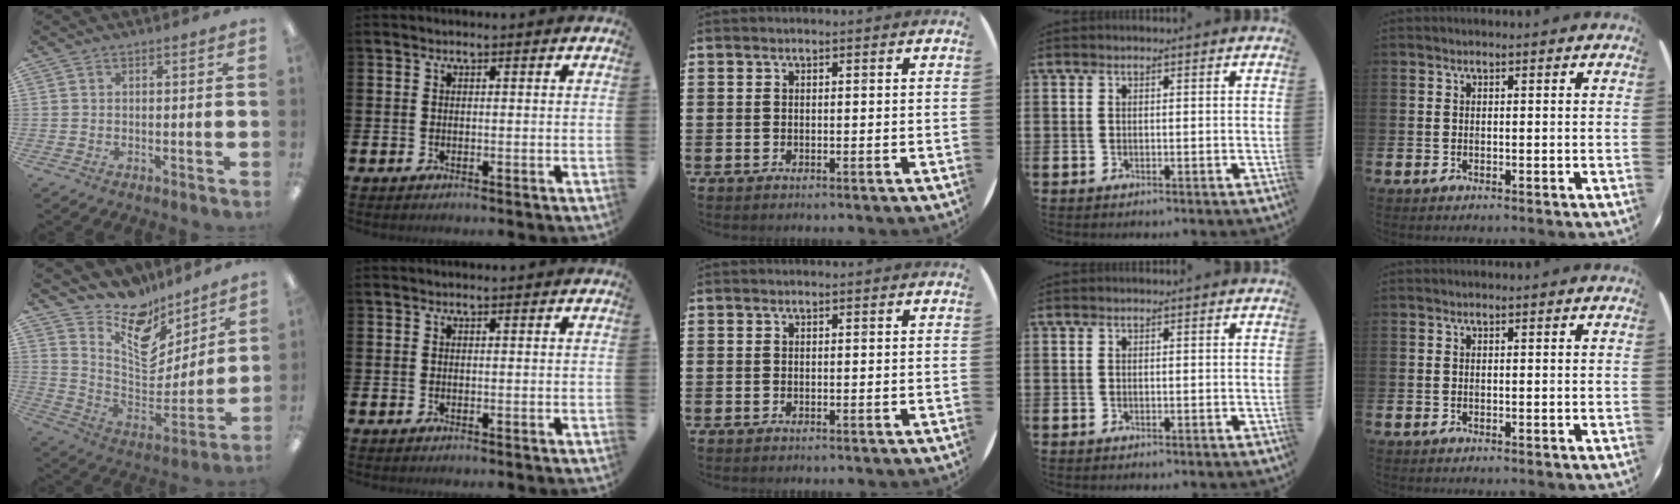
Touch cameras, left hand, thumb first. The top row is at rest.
{"thumb": {"total": 14.8, "force": [11.6, 7.3, 5.7], "torque": [-0.105, -0.110, 0.209]}}